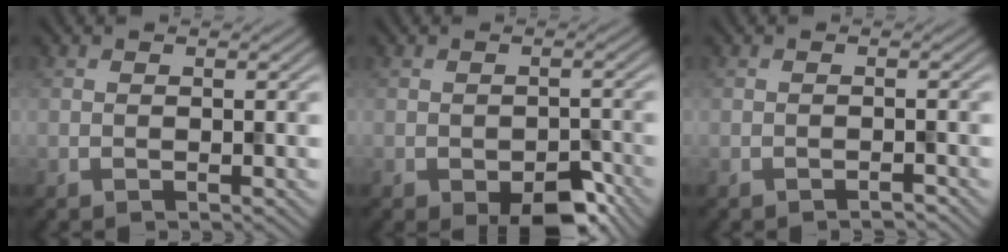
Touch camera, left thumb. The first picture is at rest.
{"total": 5.1, "force": [-3.1, 2.3, 3.4], "torque": [-0.046, -0.005, -0.038]}
{"total": 0.8, "force": [-0.8, 0.1, 0.3], "torque": [-0.002, 0.001, -0.013]}